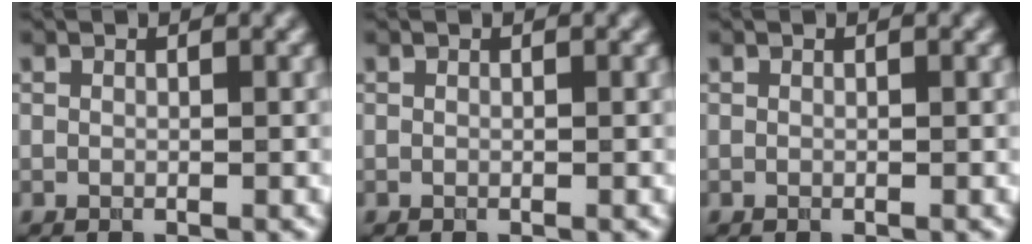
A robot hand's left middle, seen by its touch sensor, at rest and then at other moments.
{"total": 0.0}
{"total": 0.0}